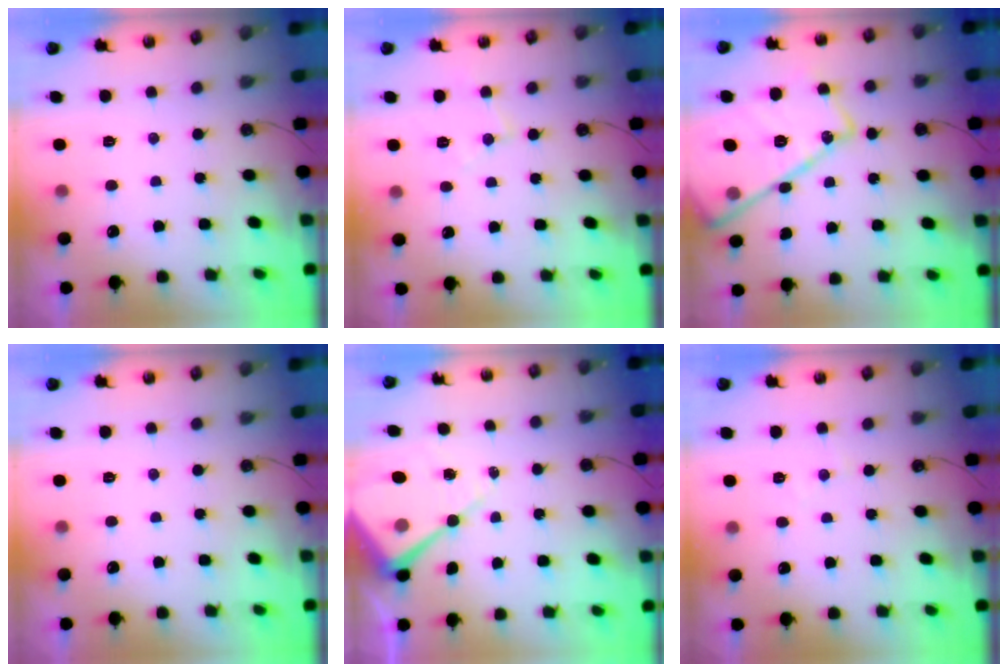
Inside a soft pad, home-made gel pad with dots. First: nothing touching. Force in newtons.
{"total": 7.2, "press": 7.2, "slide": 0.5}
{"total": 23.1, "press": 23.0, "slide": 2.5}
{"total": 0.0}
{"total": 11.7, "press": 11.7, "slide": 1.1}
{"total": 4.5, "press": 4.4, "slide": 0.7}